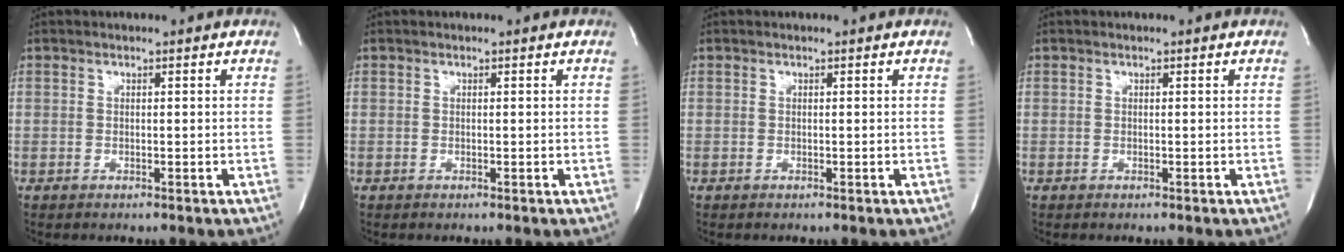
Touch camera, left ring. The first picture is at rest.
{"total": 0.0}
{"total": 0.0}
{"total": 0.0}